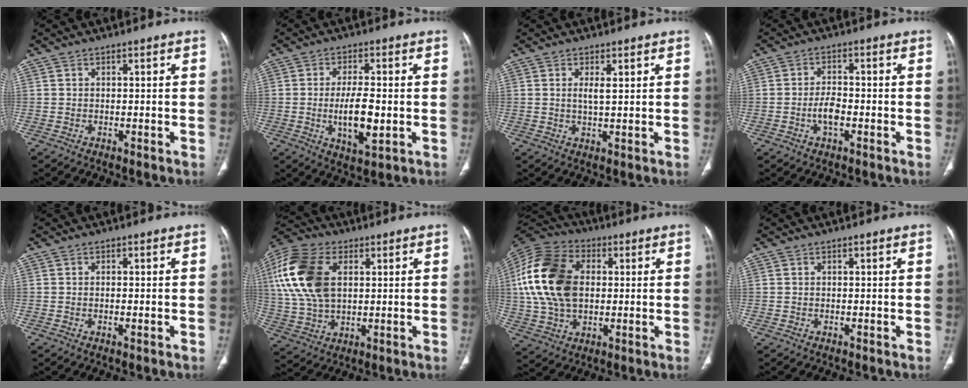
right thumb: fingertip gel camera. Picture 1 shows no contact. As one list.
[{"total": 8.7, "force": [-1.2, 3.2, 8.0], "torque": [-0.140, -0.010, -0.018]}, {"total": 2.4, "force": [0.9, 0.6, 2.2], "torque": [-0.040, -0.007, 0.017]}, {"total": 4.0, "force": [-1.3, 1.8, 3.2], "torque": [-0.057, 0.010, -0.026]}, {"total": 0.7, "force": [-0.2, 0.1, 0.7], "torque": [-0.015, -0.001, -0.004]}, {"total": 19.0, "force": [4.7, 11.7, 14.1], "torque": [-0.310, 0.003, 0.086]}, {"total": 20.0, "force": [2.2, 13.3, 14.8], "torque": [-0.295, 0.012, 0.039]}, {"total": 0.0}]